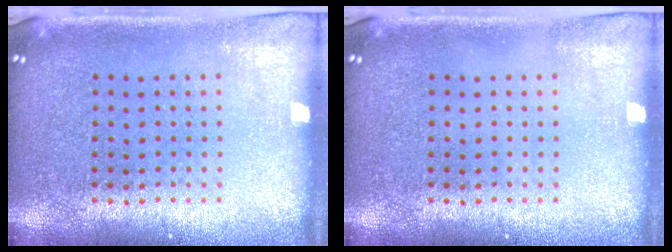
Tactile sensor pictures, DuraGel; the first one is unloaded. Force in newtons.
{"total": 0.0}